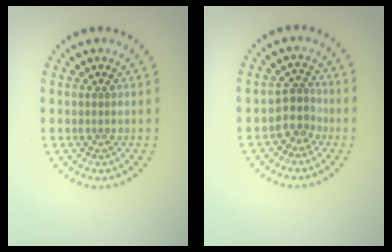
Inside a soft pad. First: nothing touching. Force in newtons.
{"total": 2.4, "press": 1.9, "slide": 1.5}